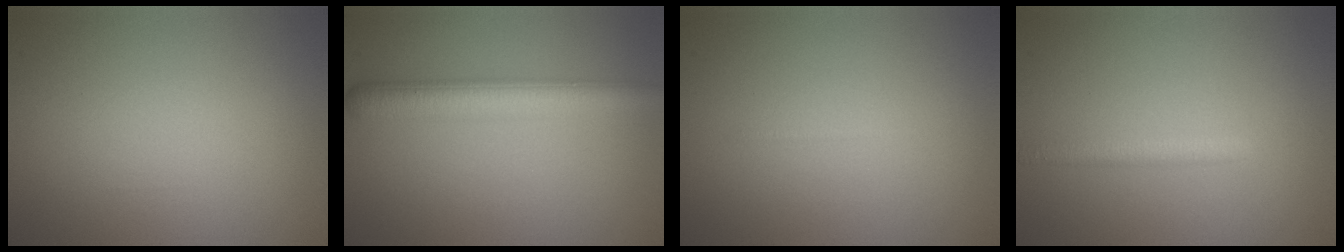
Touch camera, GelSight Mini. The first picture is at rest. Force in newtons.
{"total": 4.6, "press": 4.6, "slide": 0.2}
{"total": 0.7, "press": 0.7, "slide": 0.2}
{"total": 1.6, "press": 1.6, "slide": 0.1}